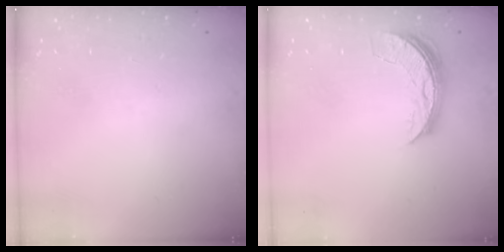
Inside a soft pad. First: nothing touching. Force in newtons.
{"total": 7.4, "press": 7.4, "slide": 0.6}